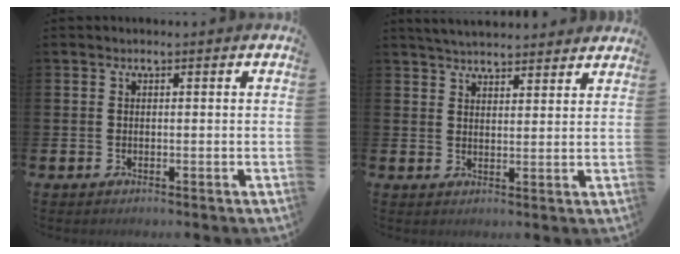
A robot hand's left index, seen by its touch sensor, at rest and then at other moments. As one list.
[{"total": 4.3, "force": [4.2, 0.5, 0.4], "torque": [-0.014, -0.021, 0.077]}]